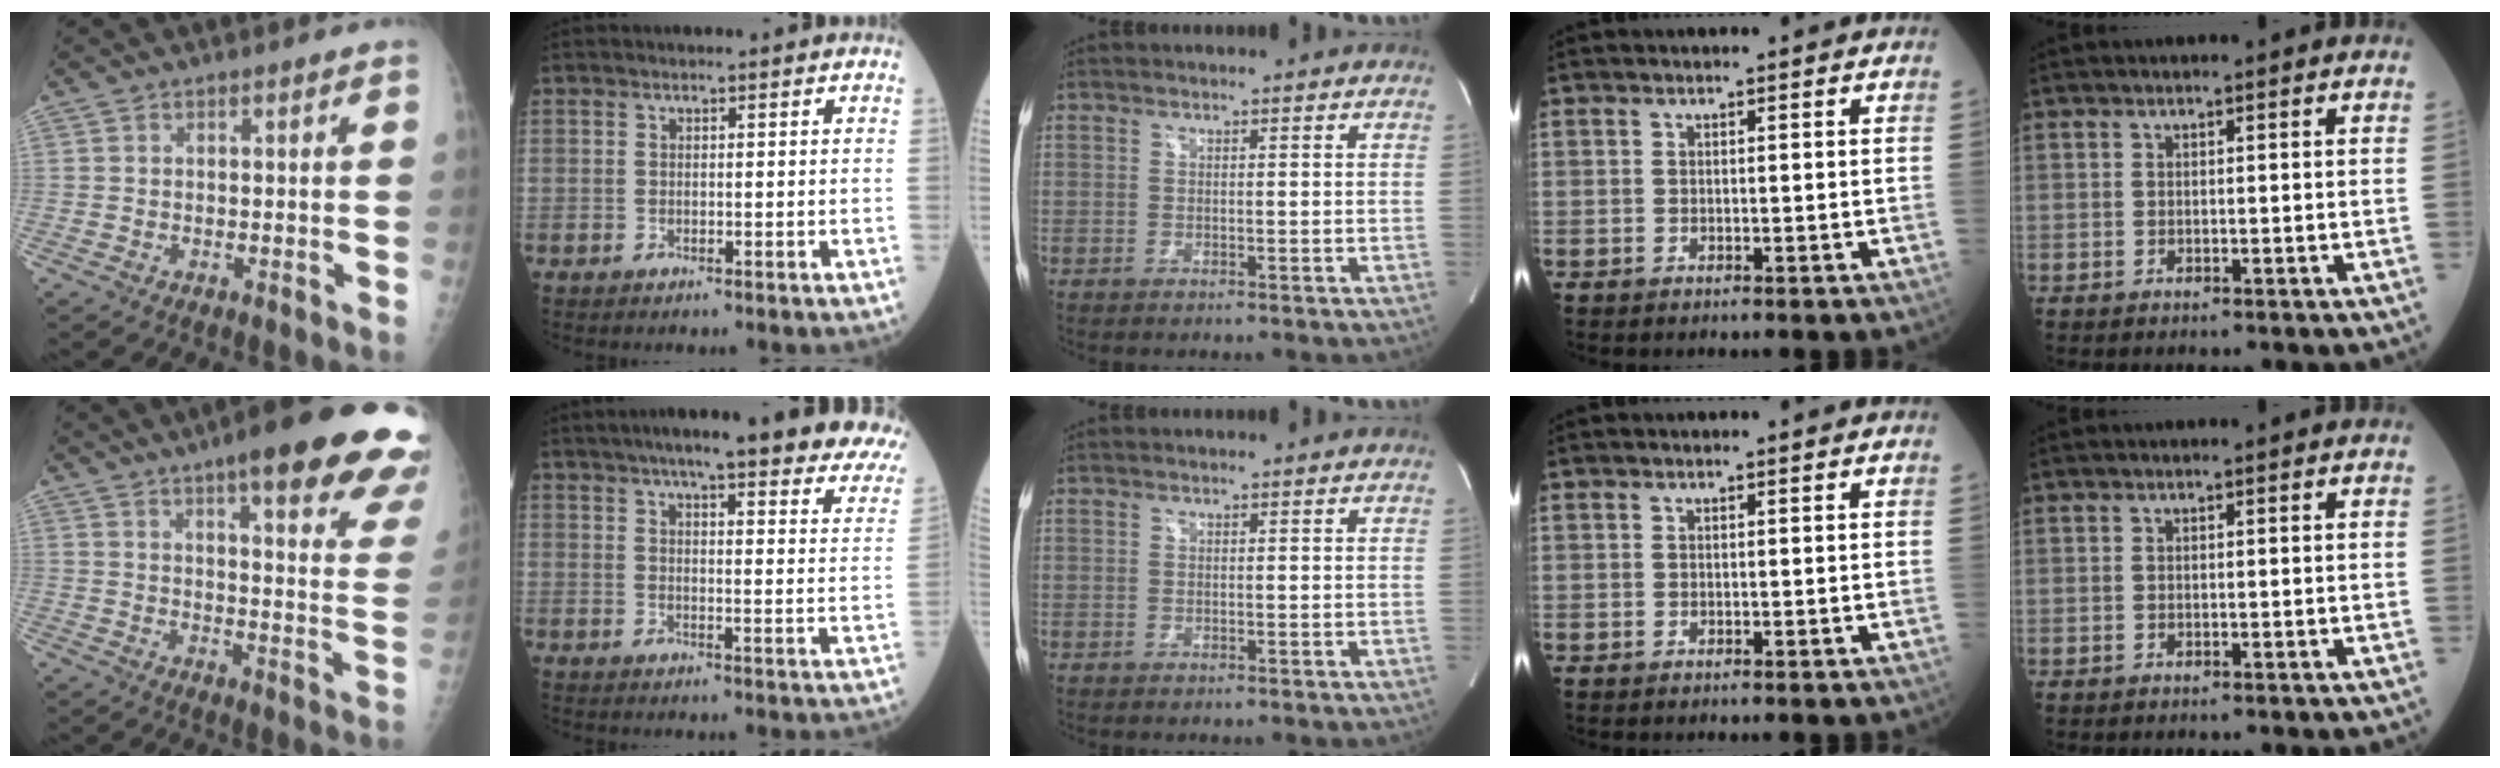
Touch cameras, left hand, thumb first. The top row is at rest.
{"thumb": {"total": 25.4, "force": [16.9, 4.8, 18.3], "torque": [-0.197, -0.060, 0.204]}, "index": {"total": 26.6, "force": [23.3, 2.9, 12.6], "torque": [-0.160, -0.040, 0.264]}}